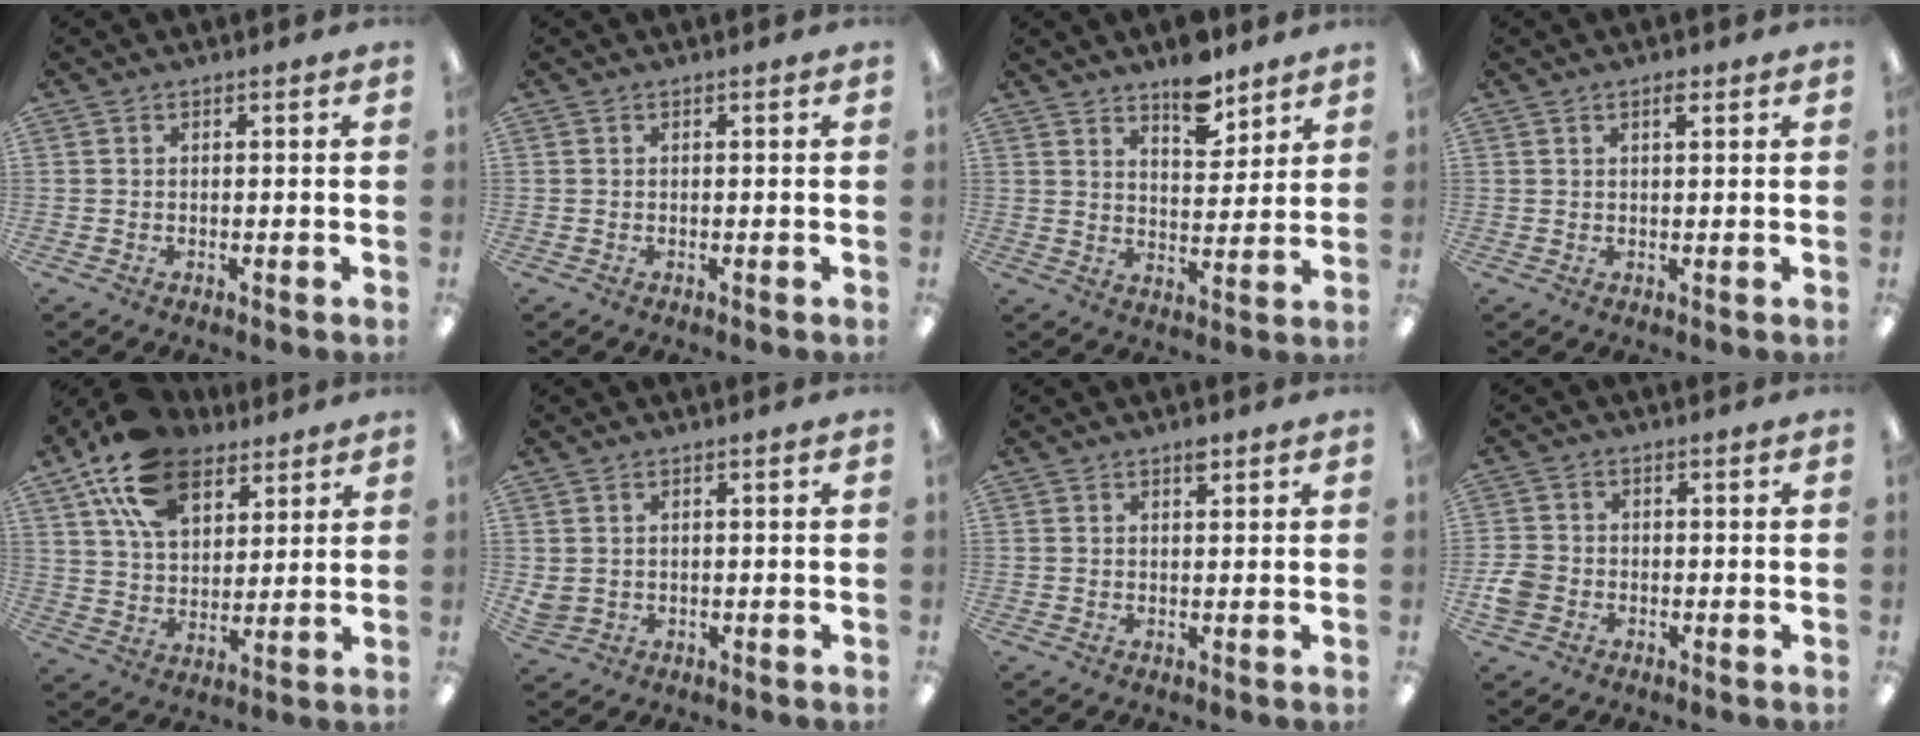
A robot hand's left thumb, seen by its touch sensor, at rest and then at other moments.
{"total": 0.0}
{"total": 8.7, "force": [7.0, 3.5, 3.8], "torque": [-0.037, -0.048, 0.119]}
{"total": 1.9, "force": [1.3, 0.5, 1.3], "torque": [-0.020, -0.001, 0.020]}
{"total": 17.5, "force": [10.5, 10.3, 9.4], "torque": [-0.171, -0.035, 0.194]}
{"total": 2.4, "force": [1.0, 2.0, 0.8], "torque": [-0.018, 0.002, 0.019]}
{"total": 1.9, "force": [1.3, 0.8, 1.2], "torque": [-0.009, -0.006, 0.020]}
{"total": 4.4, "force": [-1.6, 3.6, 2.0], "torque": [-0.043, 0.009, -0.030]}